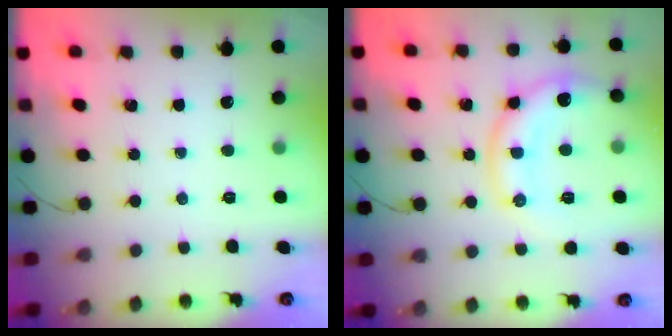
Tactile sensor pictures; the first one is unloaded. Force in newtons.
{"total": 12.4, "press": 12.4, "slide": 0.4}